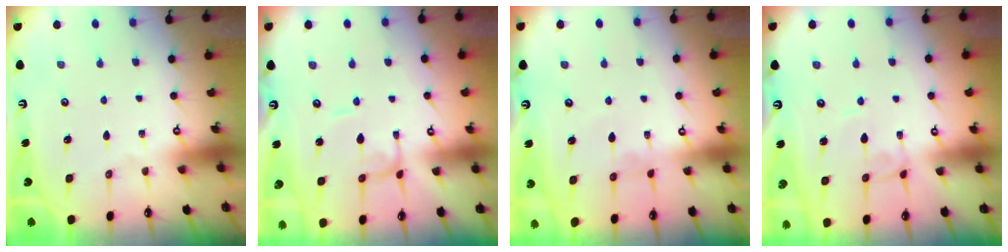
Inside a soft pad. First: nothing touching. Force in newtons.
{"total": 1.7, "press": 1.7, "slide": 0.1}
{"total": 1.1, "press": 1.0, "slide": 0.2}
{"total": 2.0, "press": 2.0, "slide": 0.2}